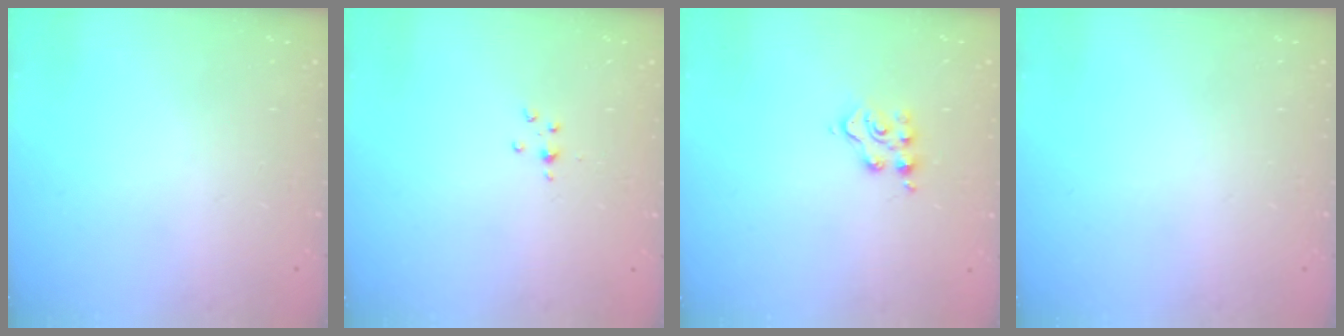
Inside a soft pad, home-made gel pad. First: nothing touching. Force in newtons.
{"total": 2.9, "press": 2.9, "slide": 0.4}
{"total": 4.8, "press": 4.8, "slide": 0.5}
{"total": 0.0}